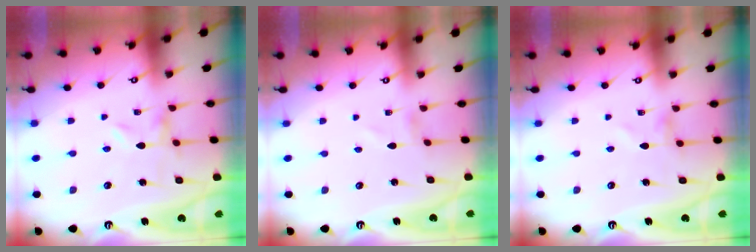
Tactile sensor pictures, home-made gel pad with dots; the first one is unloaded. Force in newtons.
{"total": 1.5, "press": 1.5, "slide": 0.1}
{"total": 0.0}